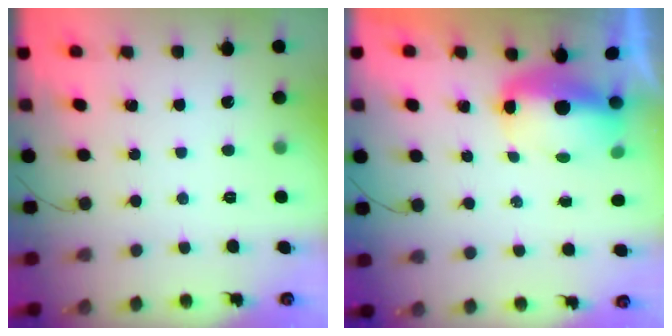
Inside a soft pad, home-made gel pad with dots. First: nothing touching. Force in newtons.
{"total": 6.4, "press": 6.3, "slide": 1.0}